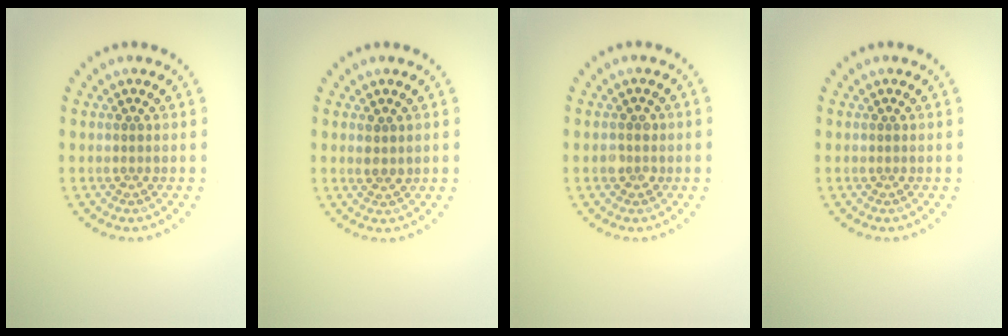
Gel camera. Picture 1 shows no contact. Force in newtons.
{"total": 1.2, "press": 1.1, "slide": 0.5}
{"total": 1.3, "press": 1.2, "slide": 0.4}
{"total": 0.0}